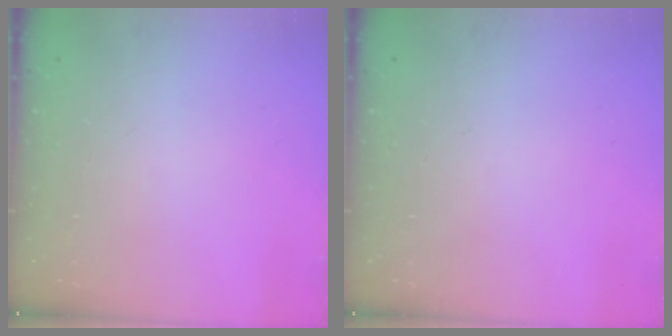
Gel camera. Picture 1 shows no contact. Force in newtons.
{"total": 0.0}